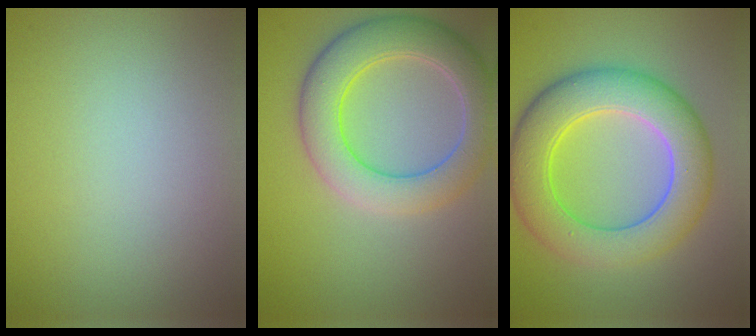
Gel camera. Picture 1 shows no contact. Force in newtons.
{"total": 6.6, "press": 6.6, "slide": 0.4}
{"total": 8.5, "press": 8.4, "slide": 0.6}